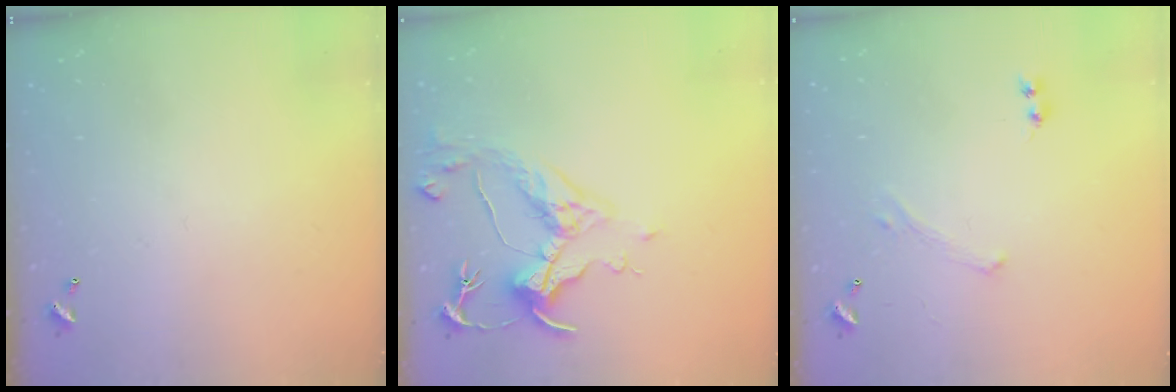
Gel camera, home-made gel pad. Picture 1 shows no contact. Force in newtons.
{"total": 4.6, "press": 4.5, "slide": 1.0}
{"total": 0.0}